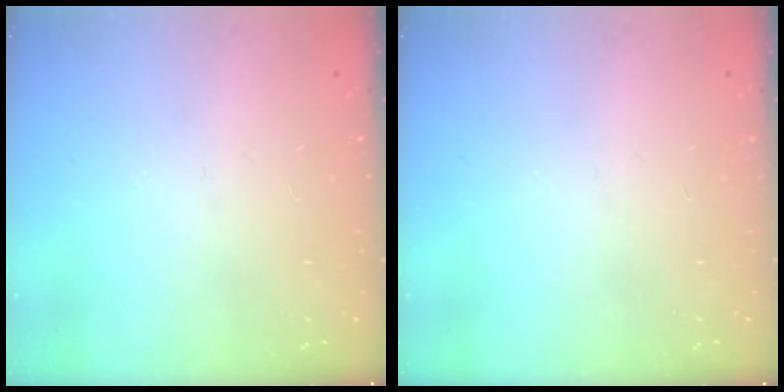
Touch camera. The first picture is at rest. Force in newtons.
{"total": 0.0}